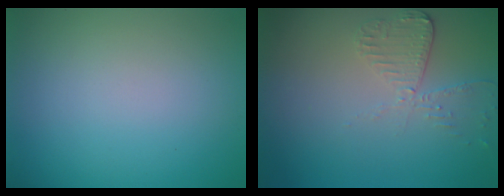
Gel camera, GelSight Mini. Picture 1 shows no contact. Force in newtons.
{"total": 2.7, "press": 2.4, "slide": 1.2}